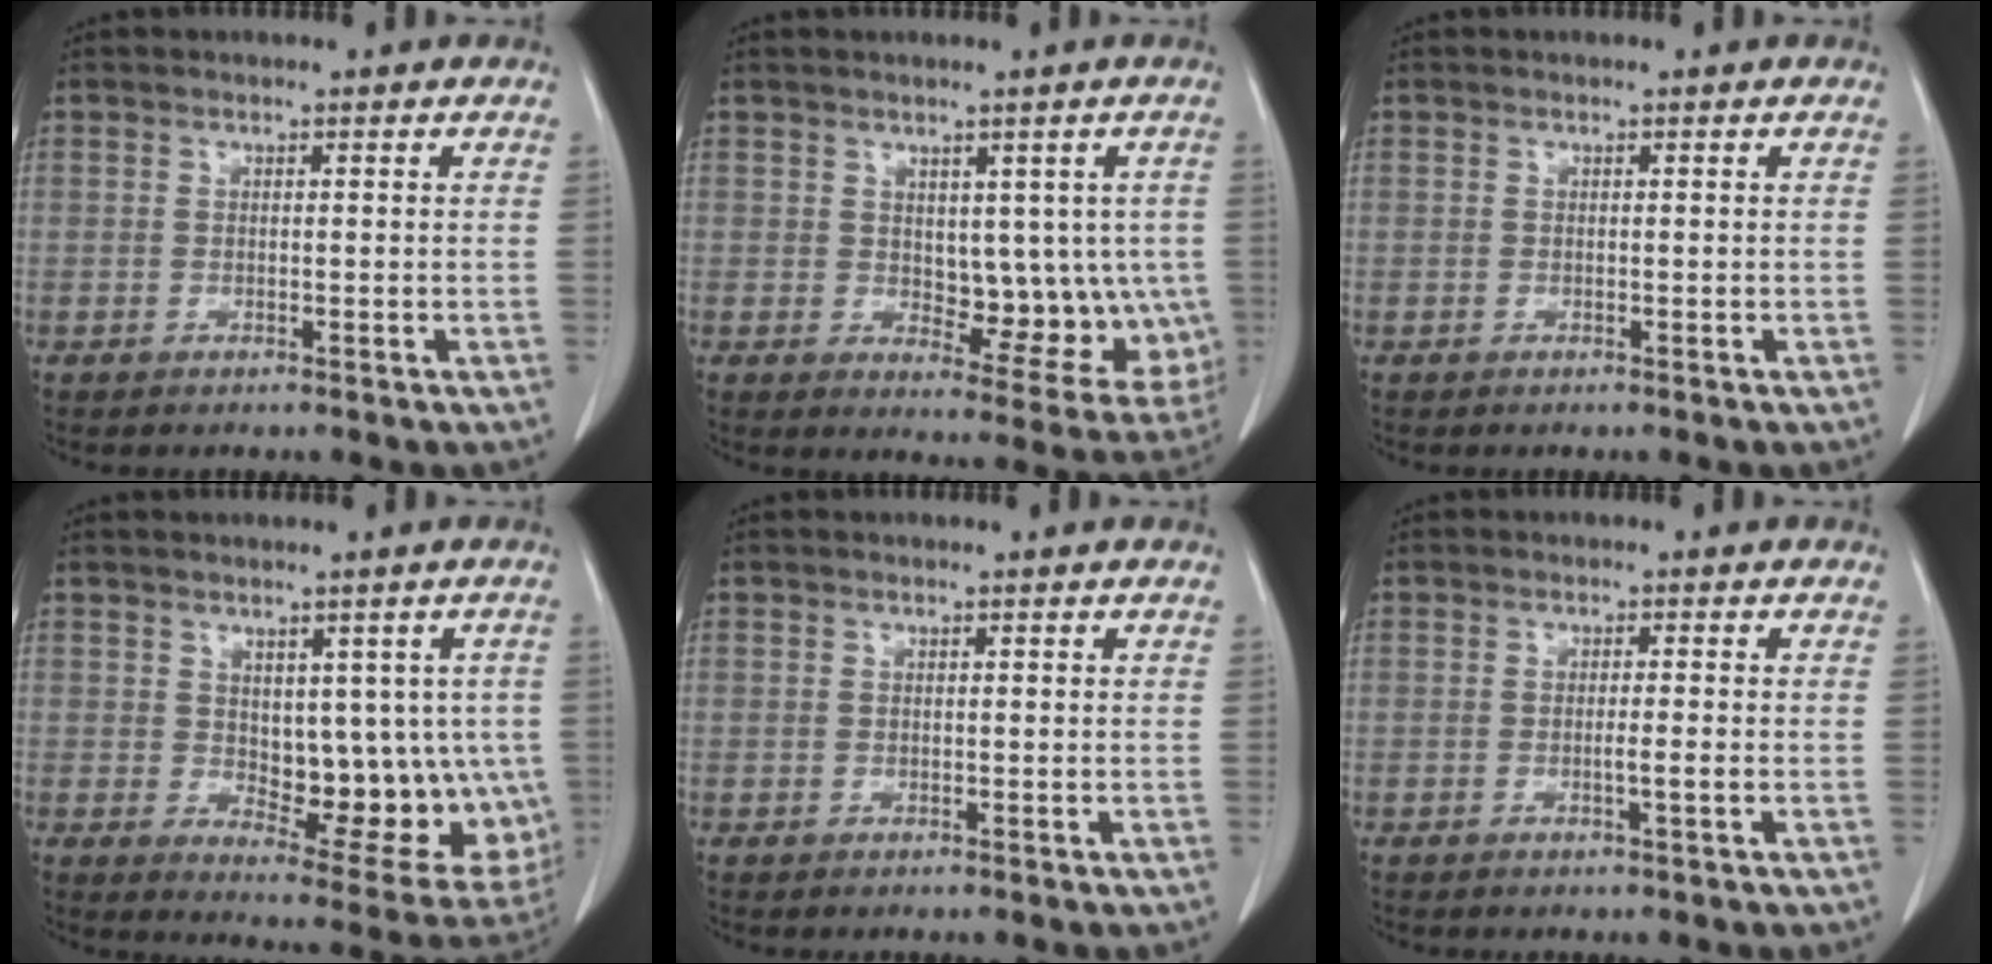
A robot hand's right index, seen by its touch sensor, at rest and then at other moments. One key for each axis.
{"total": 10.0, "fx": 0.3, "fy": 5.5, "fz": 8.4, "tx": -0.085, "ty": 0.001, "tz": 0.021}
{"total": 0.0}
{"total": 14.0, "fx": 0.0, "fy": 7.0, "fz": 12.1, "tx": -0.139, "ty": -0.001, "tz": 0.020}
{"total": 0.0}
{"total": 1.7, "fx": -0.5, "fy": -0.3, "fz": 1.6, "tx": -0.030, "ty": -0.003, "tz": -0.010}